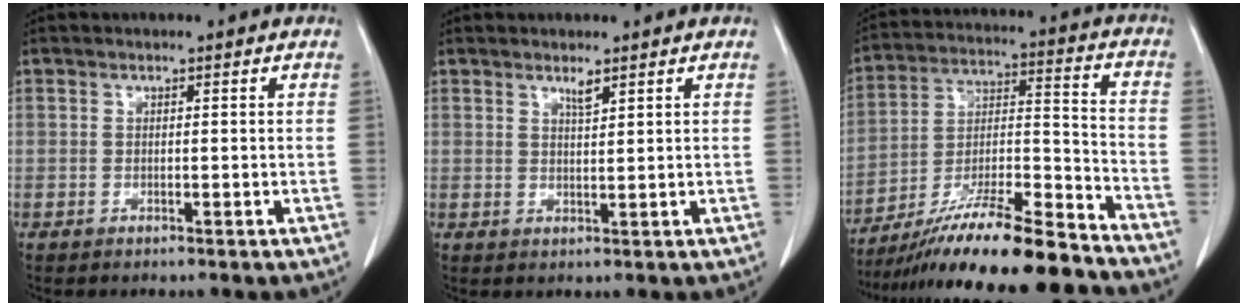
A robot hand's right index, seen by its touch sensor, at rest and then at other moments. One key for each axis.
{"total": 1.6, "fx": 1.2, "fy": 0.1, "fz": 1.0, "tx": -0.019, "ty": -0.005, "tz": 0.024}
{"total": 21.3, "fx": -18.0, "fy": 1.0, "fz": 11.3, "tx": -0.195, "ty": -0.009, "tz": -0.310}